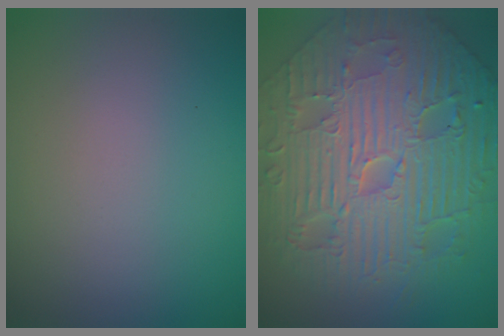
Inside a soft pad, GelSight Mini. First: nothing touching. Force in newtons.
{"total": 11.7, "press": 7.8, "slide": 8.7}